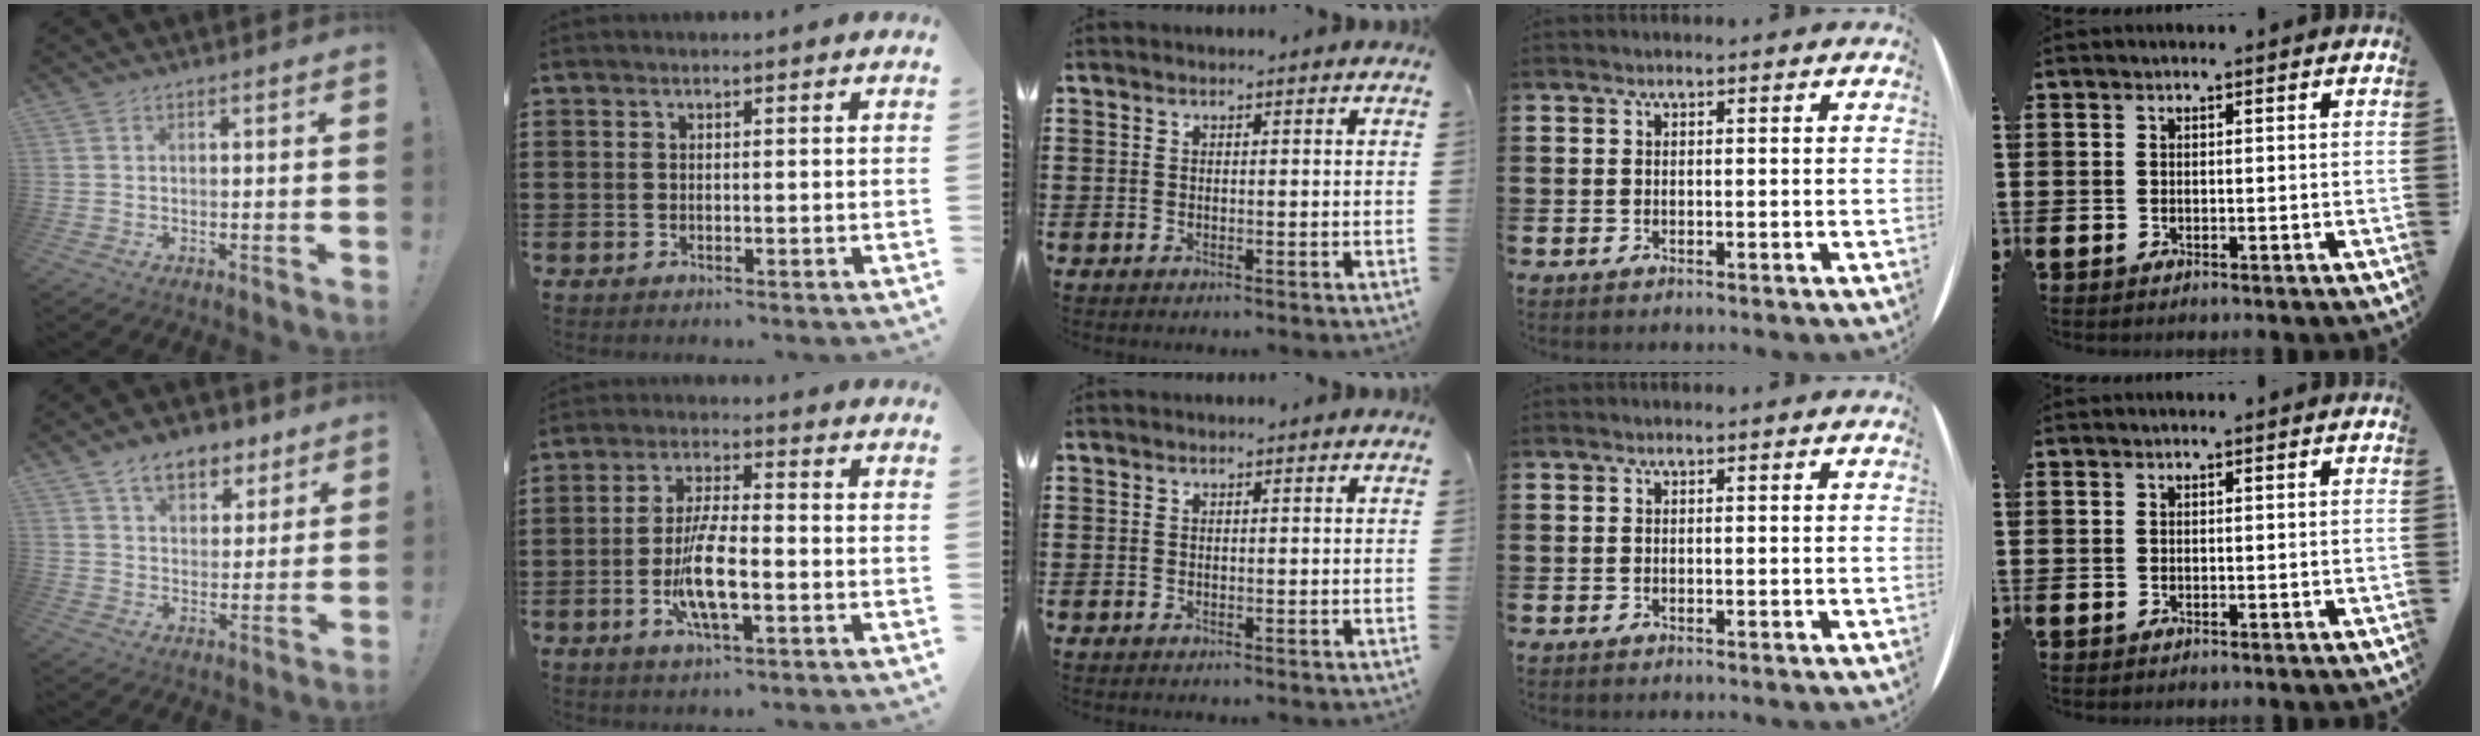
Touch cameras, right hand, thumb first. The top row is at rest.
{"thumb": {"total": 10.3, "force": [6.2, 6.4, 5.2], "torque": [-0.076, -0.024, 0.116]}, "index": {"total": 8.3, "force": [-2.3, 2.4, 7.6], "torque": [-0.158, -0.010, -0.043]}}